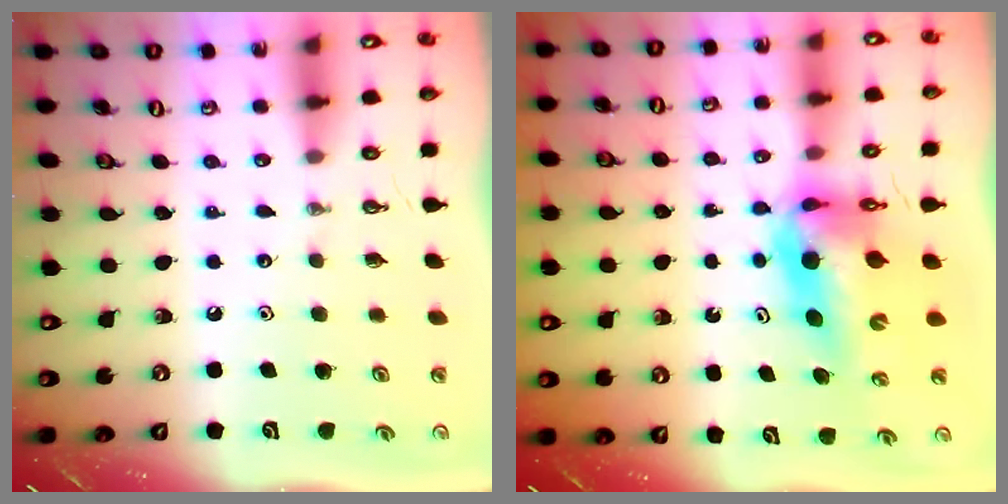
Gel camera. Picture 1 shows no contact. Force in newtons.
{"total": 11.1, "press": 10.6, "slide": 3.2}